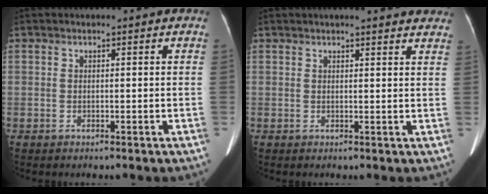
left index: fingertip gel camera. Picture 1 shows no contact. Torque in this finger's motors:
{"motor_torque": [0.23, -0.36, 0.11, 0.01]}